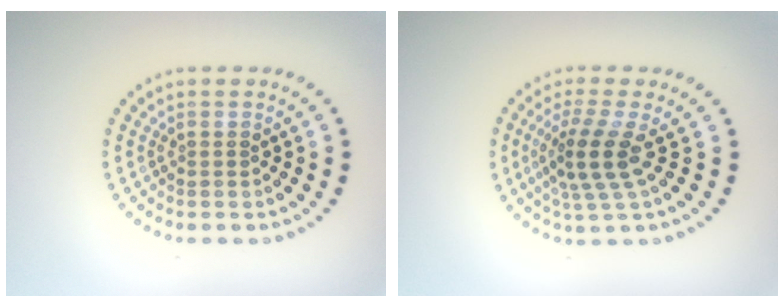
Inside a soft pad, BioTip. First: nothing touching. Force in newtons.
{"total": 3.8, "press": 2.8, "slide": 2.5}